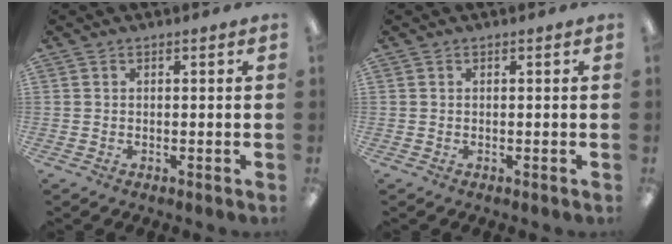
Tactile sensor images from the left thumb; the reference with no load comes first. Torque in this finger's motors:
{"motor_torque": [0.00, 0.00, -0.20, 0.20, 0.00]}